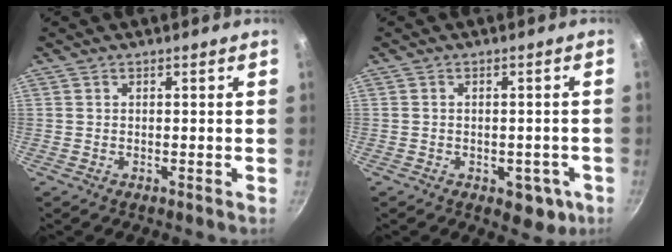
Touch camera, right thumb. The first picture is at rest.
{"total": 6.1, "force": [-2.3, 3.9, 4.1], "torque": [-0.021, 0.014, -0.017]}